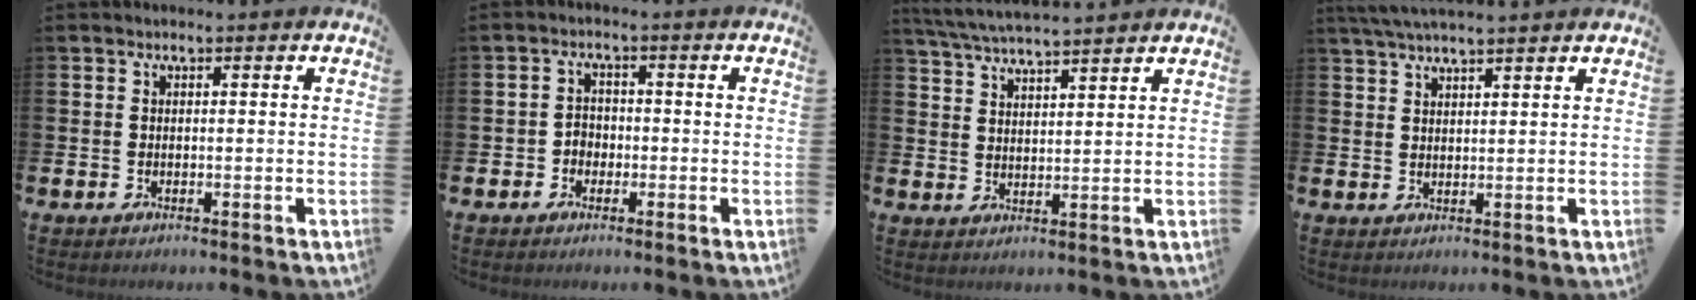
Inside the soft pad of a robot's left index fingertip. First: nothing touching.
{"total": 2.1, "force": [-1.1, 1.8, 0.5], "torque": [-0.010, 0.005, -0.026]}
{"total": 5.1, "force": [5.0, -0.1, 1.1], "torque": [-0.045, -0.020, 0.091]}
{"total": 3.8, "force": [3.6, -0.1, 1.4], "torque": [-0.045, -0.003, 0.068]}